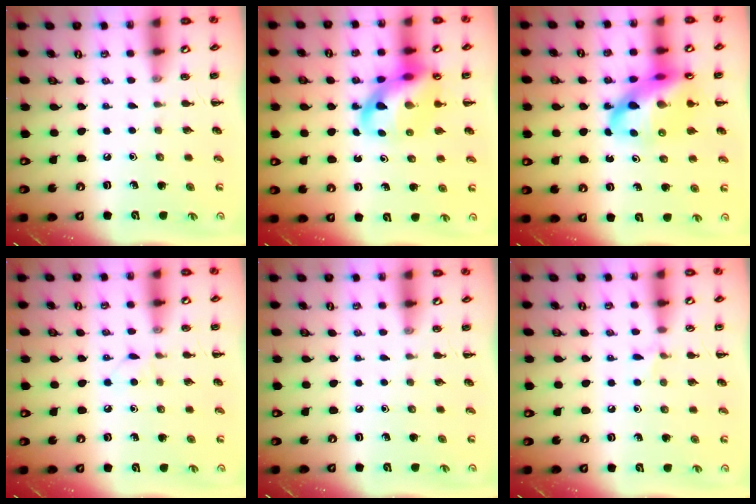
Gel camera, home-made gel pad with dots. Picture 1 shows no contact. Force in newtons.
{"total": 14.2, "press": 13.7, "slide": 3.7}
{"total": 17.1, "press": 16.6, "slide": 4.2}
{"total": 4.6, "press": 4.4, "slide": 1.3}
{"total": 0.0}
{"total": 4.8, "press": 4.5, "slide": 1.6}